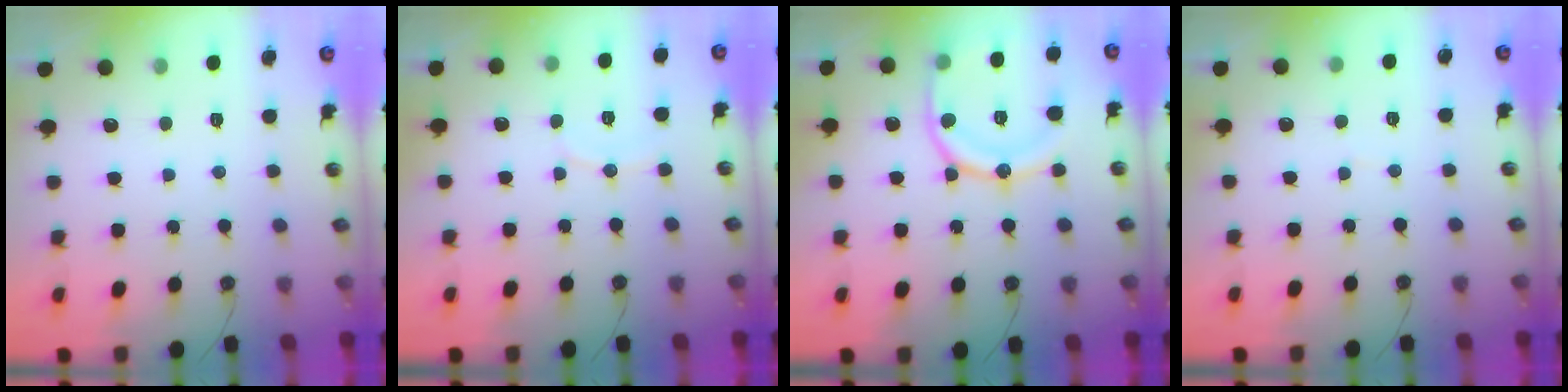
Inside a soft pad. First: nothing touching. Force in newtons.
{"total": 5.4, "press": 5.4, "slide": 0.6}
{"total": 16.7, "press": 16.6, "slide": 1.8}
{"total": 2.3, "press": 2.3, "slide": 0.3}